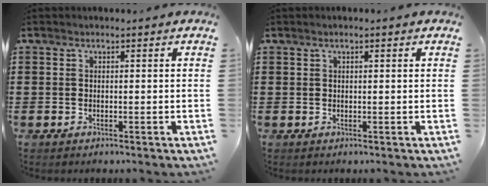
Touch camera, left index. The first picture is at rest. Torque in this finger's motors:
{"motor_torque": [1.52, 0.29, 0.07, 0.03]}